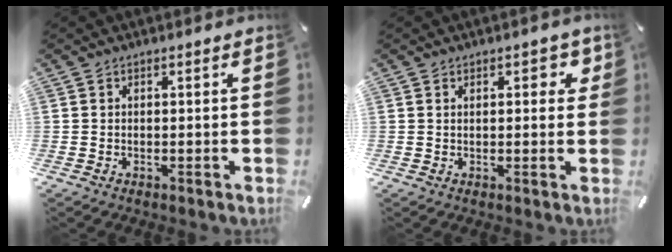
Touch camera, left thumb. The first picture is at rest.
{"total": 3.3, "force": [1.4, 1.6, 2.5], "torque": [-0.030, -0.002, 0.017]}